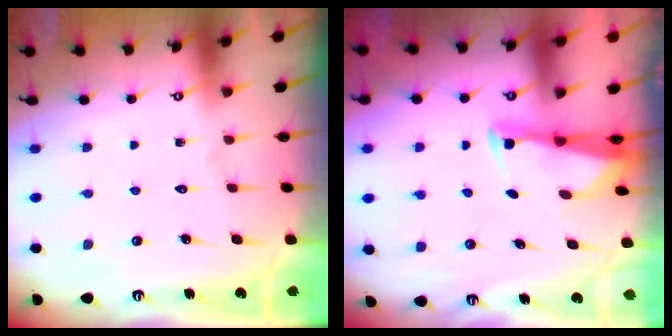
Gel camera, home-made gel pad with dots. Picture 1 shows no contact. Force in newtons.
{"total": 2.8, "press": 2.7, "slide": 0.6}